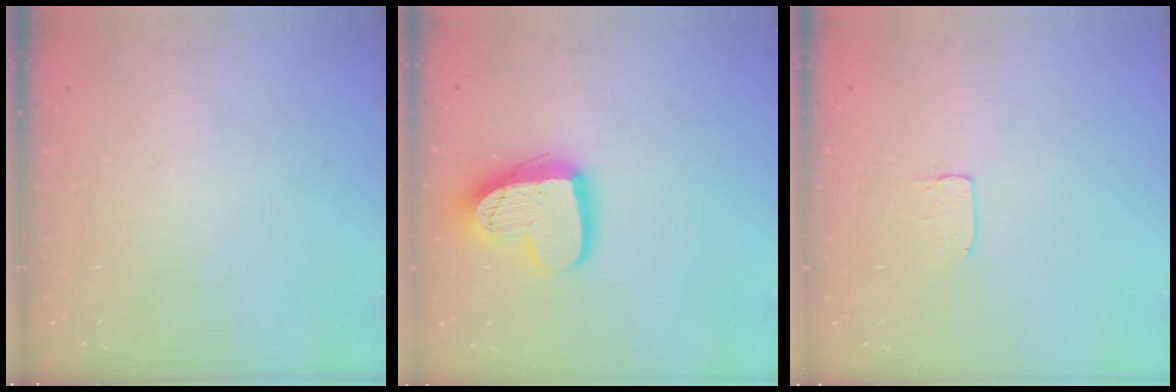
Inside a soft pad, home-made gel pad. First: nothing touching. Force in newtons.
{"total": 16.3, "press": 16.3, "slide": 1.3}
{"total": 3.7, "press": 3.6, "slide": 0.2}